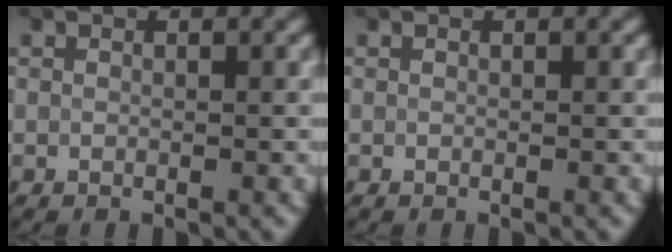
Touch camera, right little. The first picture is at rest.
{"total": 0.0}